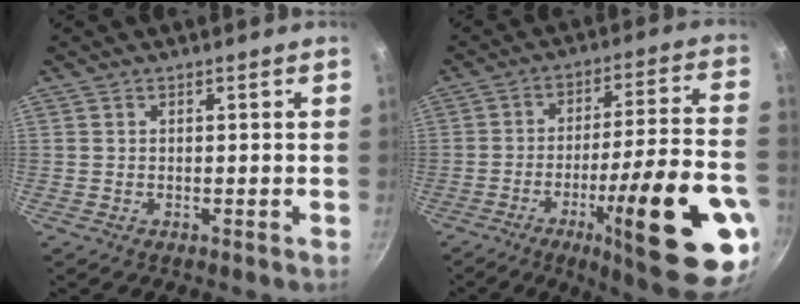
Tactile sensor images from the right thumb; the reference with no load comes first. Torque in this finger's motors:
{"motor_torque": [2.43, 2.58, 1.50, -1.27, 0.58]}